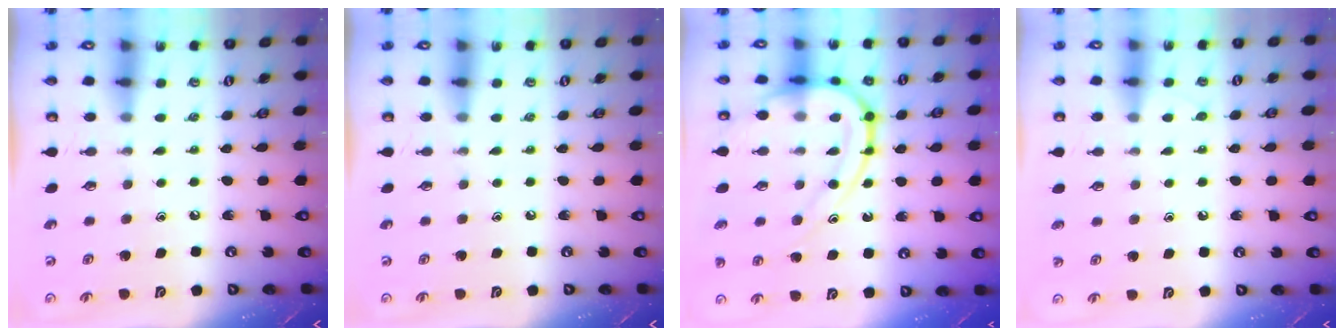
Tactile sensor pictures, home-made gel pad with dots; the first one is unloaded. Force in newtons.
{"total": 0.0}
{"total": 15.8, "press": 15.7, "slide": 1.5}
{"total": 5.4, "press": 5.4, "slide": 0.6}